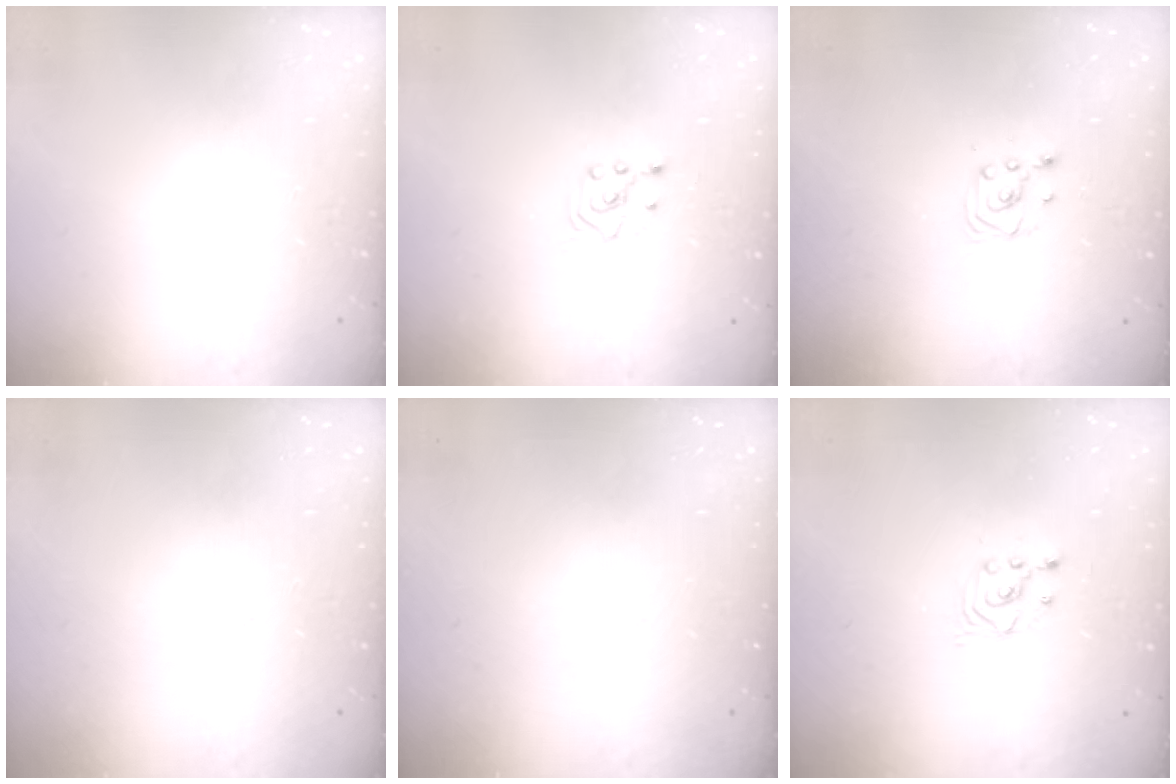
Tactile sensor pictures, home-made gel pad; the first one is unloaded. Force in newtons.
{"total": 2.5, "press": 2.4, "slide": 0.9}
{"total": 2.9, "press": 2.9, "slide": 0.4}
{"total": 0.0}
{"total": 0.0}
{"total": 2.5, "press": 2.5, "slide": 0.3}